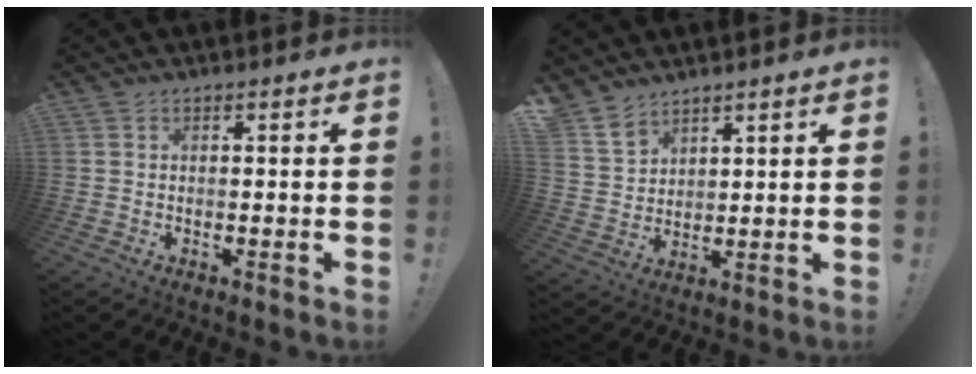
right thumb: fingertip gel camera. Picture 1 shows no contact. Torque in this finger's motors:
{"motor_torque": [-0.76, 0.91, 0.34, 0.24, 0.15]}